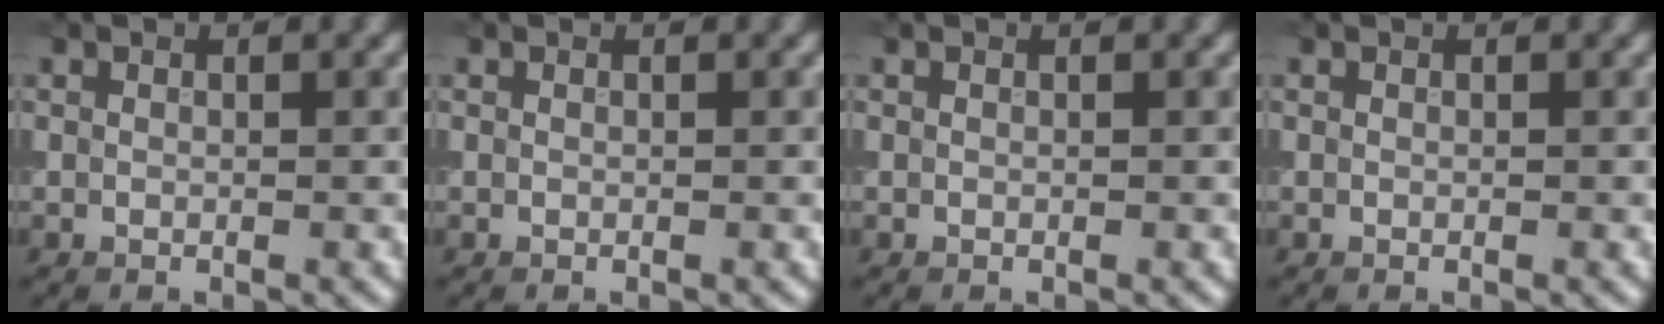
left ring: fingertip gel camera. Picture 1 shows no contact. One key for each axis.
{"total": 0.0}
{"total": 0.0}
{"total": 0.0}